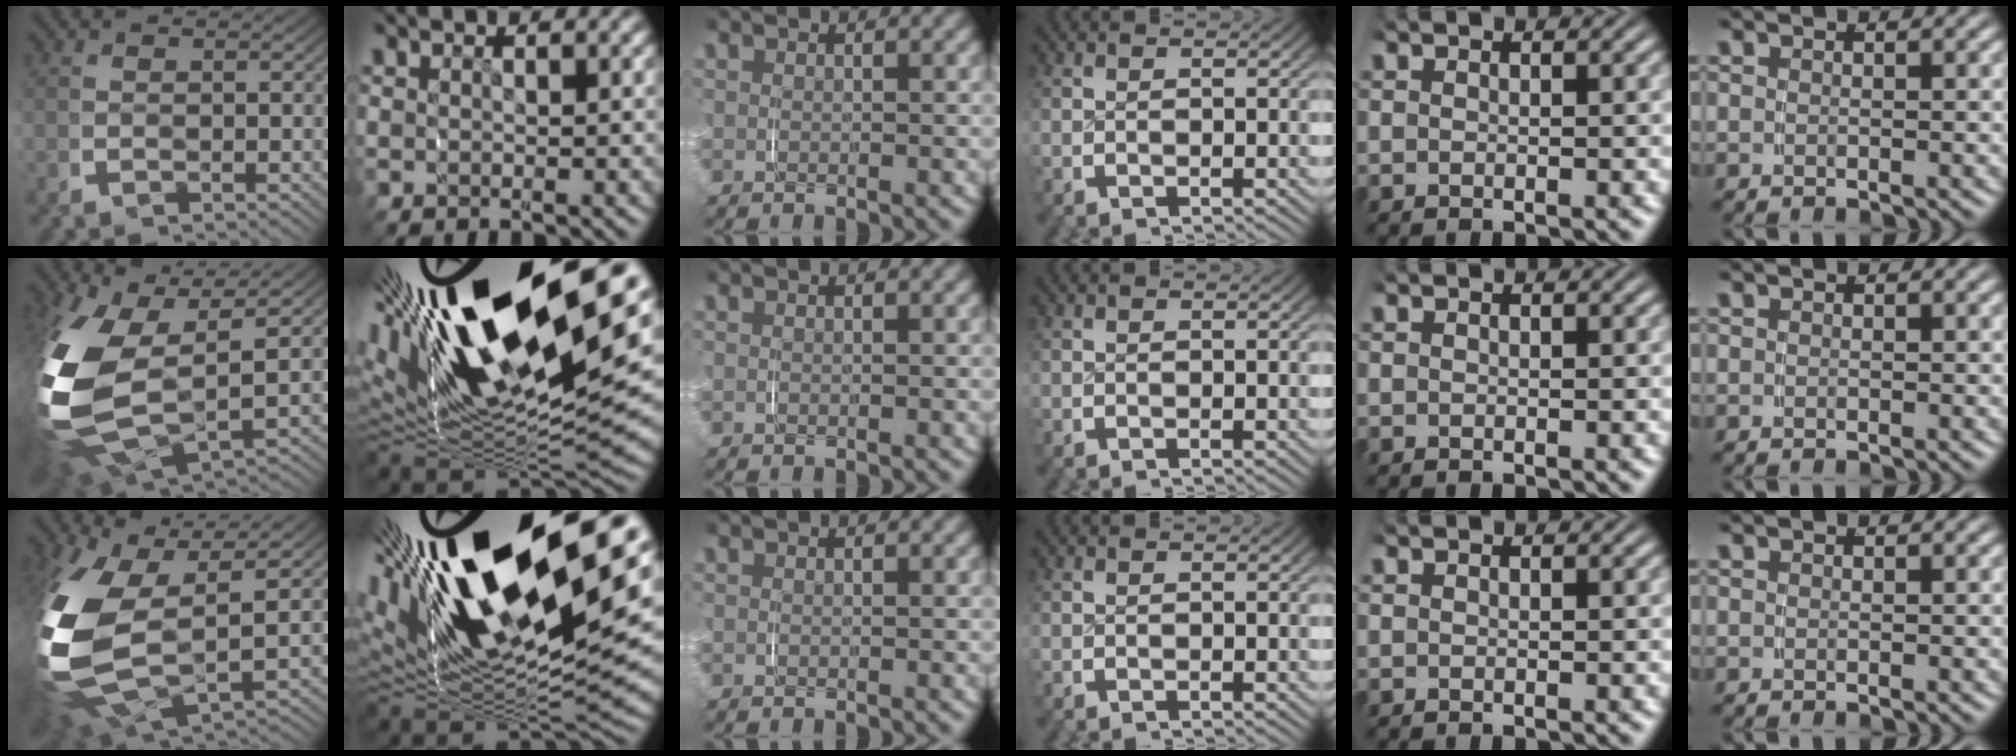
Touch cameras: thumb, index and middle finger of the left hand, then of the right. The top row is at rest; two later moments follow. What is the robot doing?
{"motion": "grasp_and_lifting", "object": "knife"}